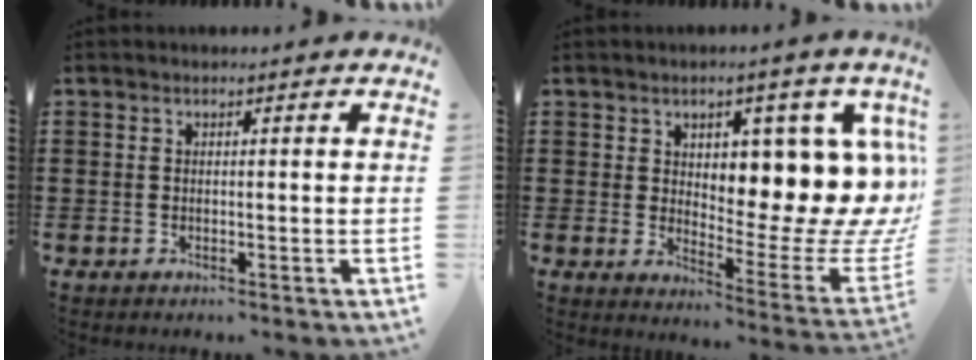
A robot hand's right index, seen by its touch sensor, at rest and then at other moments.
{"total": 9.3, "force": [3.5, 4.8, 7.1], "torque": [-0.085, -0.060, 0.059]}